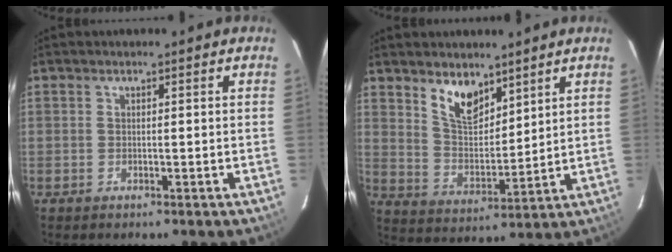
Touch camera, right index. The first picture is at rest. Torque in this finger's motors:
{"motor_torque": [0.16, 0.16, 0.21, 0.05]}